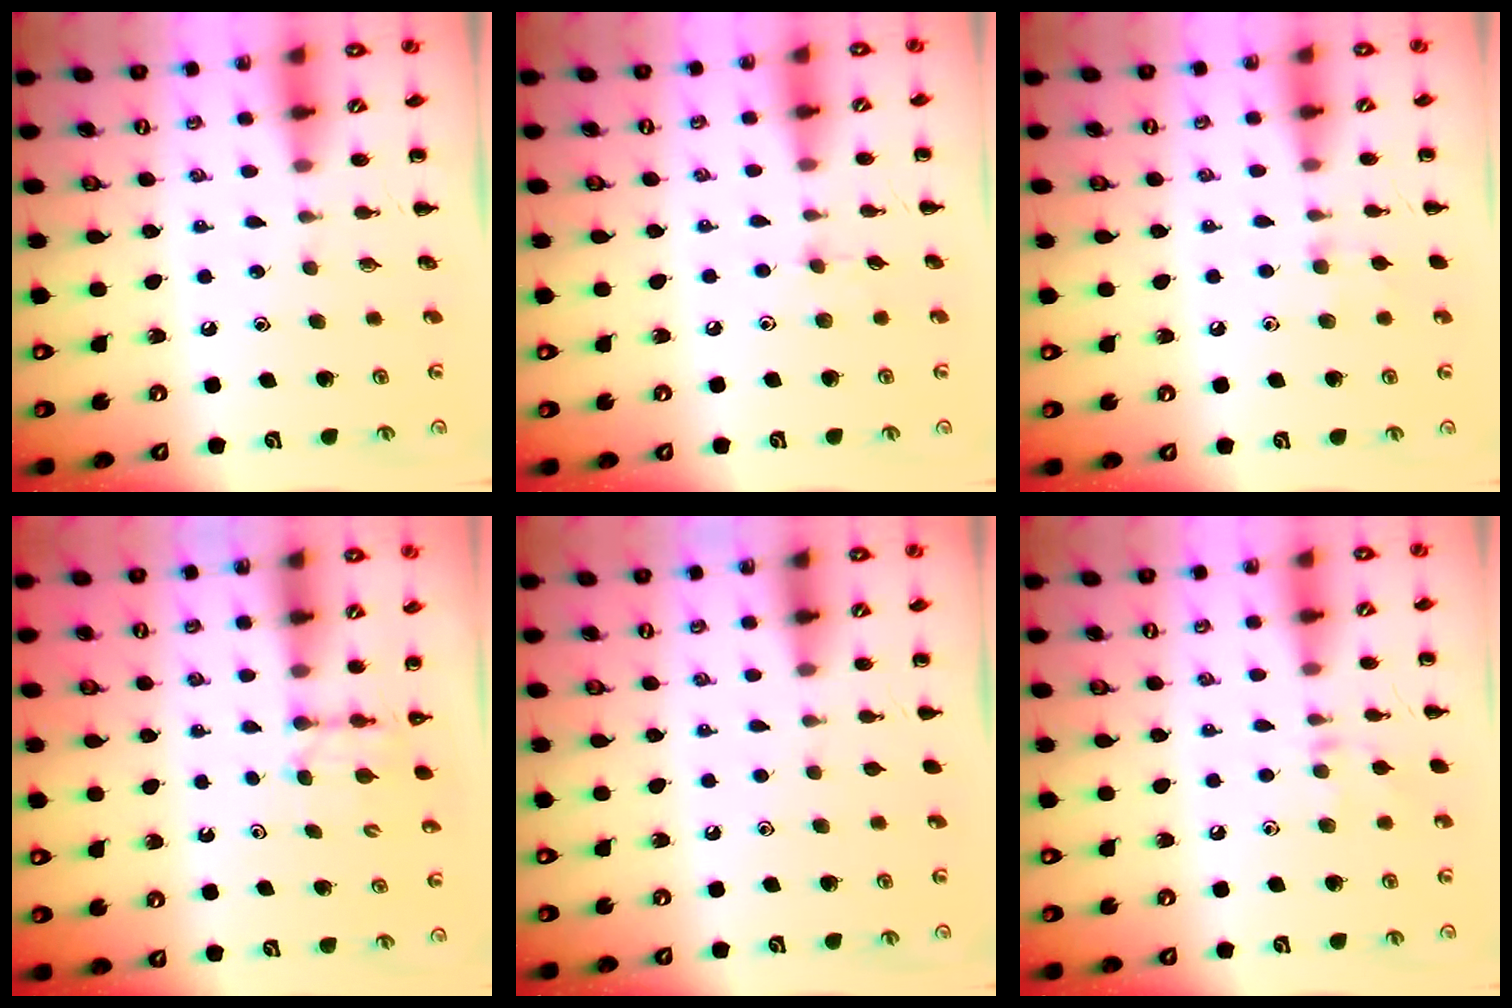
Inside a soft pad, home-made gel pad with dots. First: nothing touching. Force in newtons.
{"total": 4.5, "press": 4.1, "slide": 1.7}
{"total": 5.6, "press": 5.3, "slide": 1.8}
{"total": 2.8, "press": 2.6, "slide": 1.1}
{"total": 0.6, "press": 0.6, "slide": 0.1}
{"total": 6.9, "press": 6.7, "slide": 1.8}